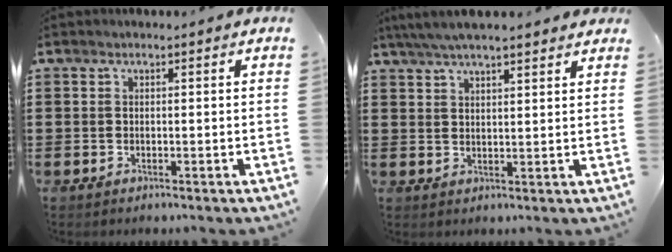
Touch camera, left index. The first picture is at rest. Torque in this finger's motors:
{"motor_torque": [2.14, 0.00, 0.56, 0.21]}